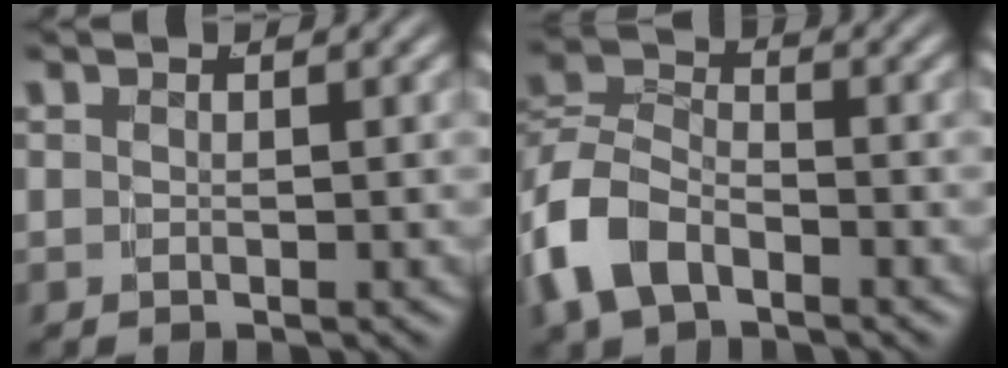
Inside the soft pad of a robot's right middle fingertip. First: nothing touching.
{"total": 8.5, "force": [-2.7, 7.2, 3.6], "torque": [-0.104, -0.015, -0.055]}